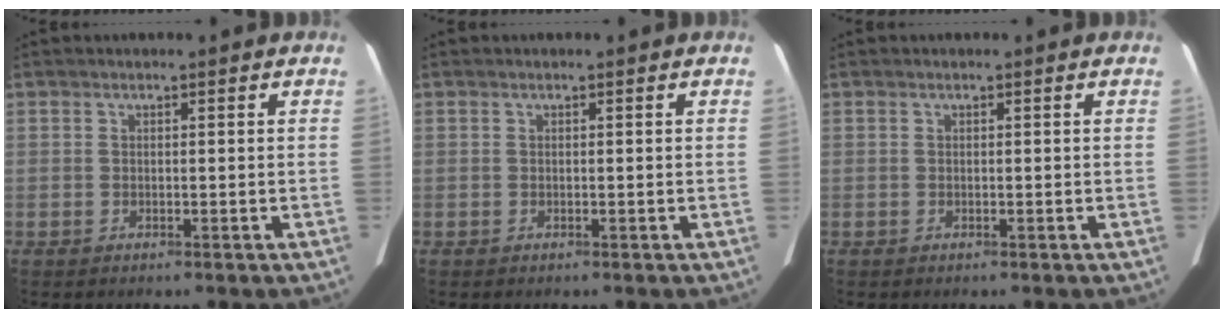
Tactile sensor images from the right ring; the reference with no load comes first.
{"total": 0.0}
{"total": 0.0}